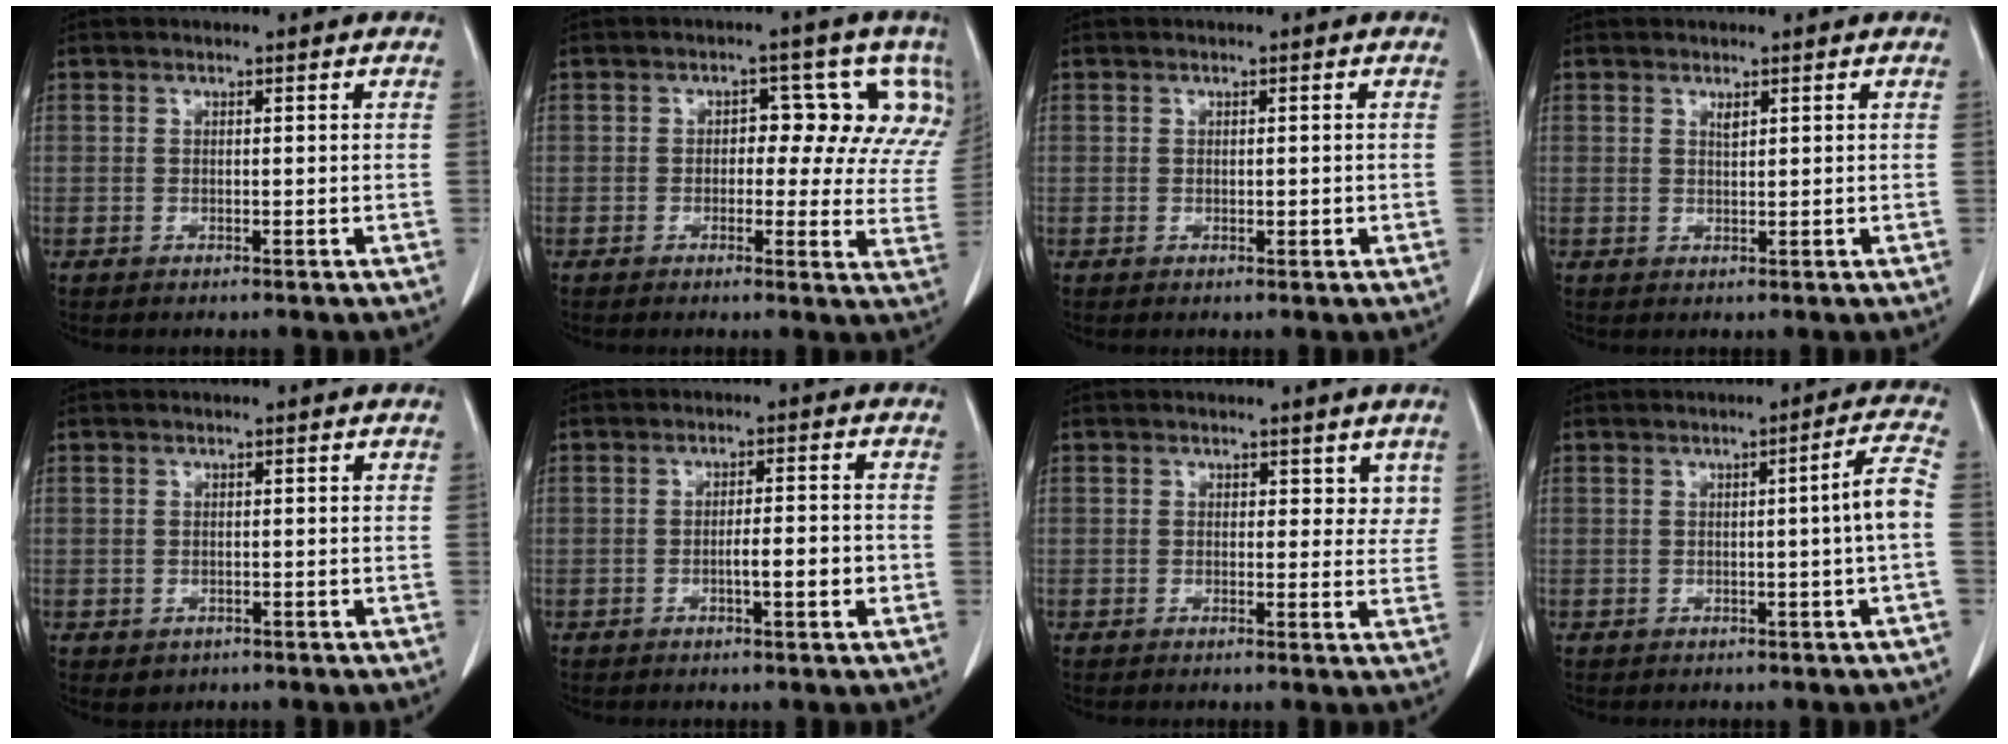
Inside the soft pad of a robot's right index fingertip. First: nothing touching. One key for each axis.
{"total": 9.6, "fx": 3.4, "fy": 5.2, "fz": 7.3, "tx": -0.066, "ty": 0.013, "tz": 0.023}
{"total": 0.8, "fx": -0.1, "fy": 0.5, "fz": 0.6, "tx": -0.009, "ty": -0.001, "tz": 0.002}
{"total": 0.8, "fx": 0.6, "fy": 0.2, "fz": 0.6, "tx": -0.013, "ty": -0.004, "tz": 0.012}
{"total": 1.5, "fx": -0.6, "fy": 1.3, "fz": 0.4, "tx": -0.004, "ty": 0.002, "tz": 0.000}
{"total": 3.9, "fx": -1.2, "fy": 0.6, "fz": 3.7, "tx": -0.058, "ty": 0.002, "tz": -0.015}
{"total": 2.8, "fx": 1.7, "fy": 1.9, "fz": 1.2, "tx": 0.005, "ty": -0.004, "tz": 0.018}
{"total": 4.4, "fx": -0.6, "fy": -0.9, "fz": 4.3, "tx": -0.057, "ty": 0.005, "tz": -0.007}